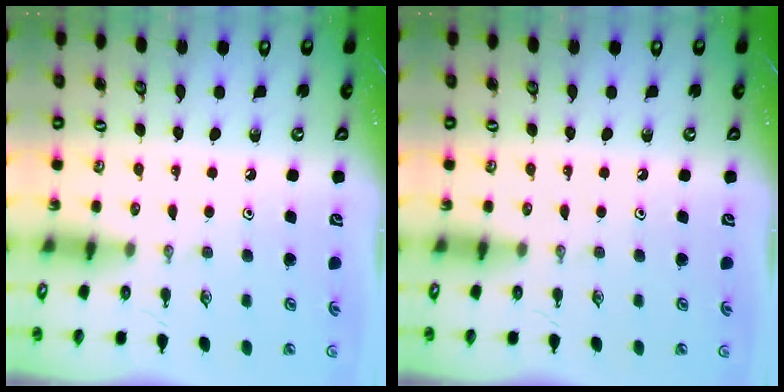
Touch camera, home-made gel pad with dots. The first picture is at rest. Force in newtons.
{"total": 0.0}